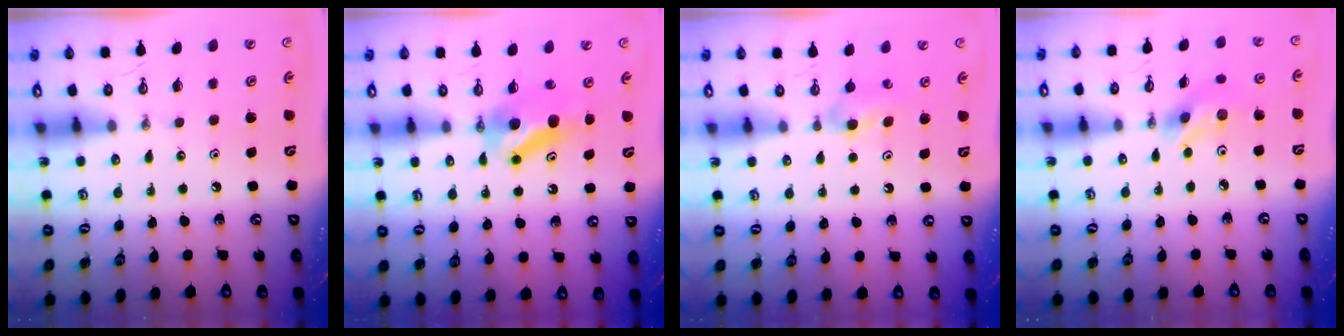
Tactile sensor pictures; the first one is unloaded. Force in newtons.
{"total": 7.6, "press": 7.0, "slide": 2.9}
{"total": 4.0, "press": 4.0, "slide": 0.4}
{"total": 6.4, "press": 6.4, "slide": 0.2}